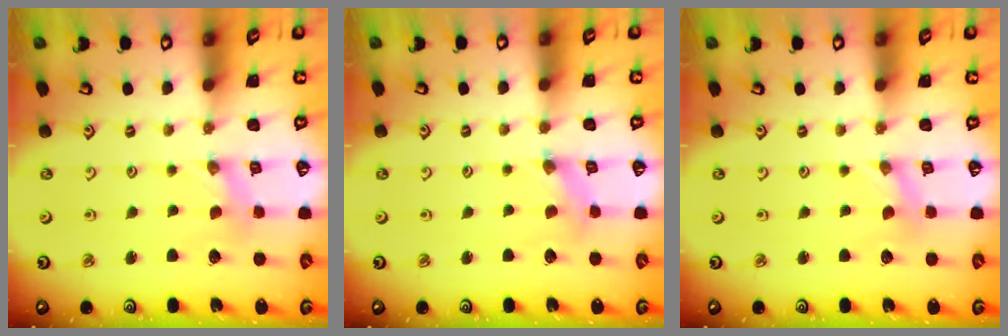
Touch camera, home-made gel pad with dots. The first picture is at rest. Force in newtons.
{"total": 1.2, "press": 1.2, "slide": 0.3}
{"total": 0.0}